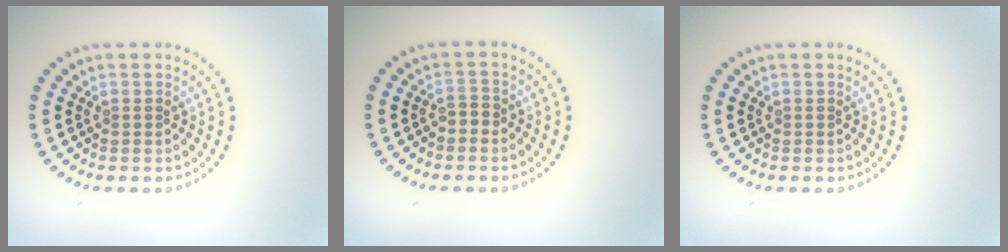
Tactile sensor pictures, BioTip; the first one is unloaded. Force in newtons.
{"total": 1.0, "press": 0.8, "slide": 0.6}
{"total": 0.0}